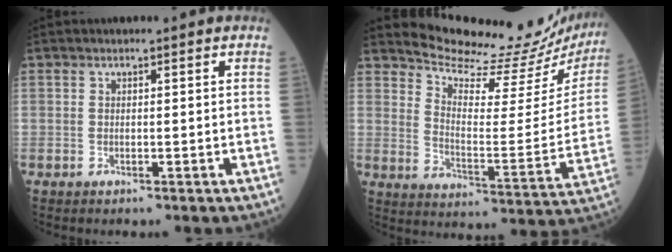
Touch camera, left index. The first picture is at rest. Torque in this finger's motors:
{"motor_torque": [0.94, -1.20, -0.01, -0.03]}